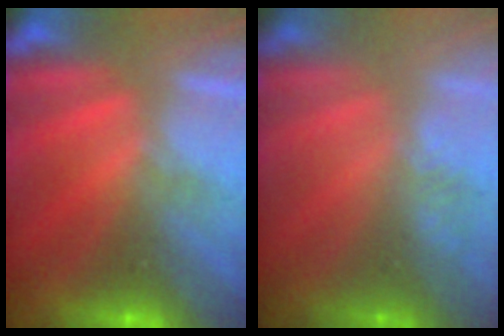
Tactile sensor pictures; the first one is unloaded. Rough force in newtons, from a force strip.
{"total": 2.9}